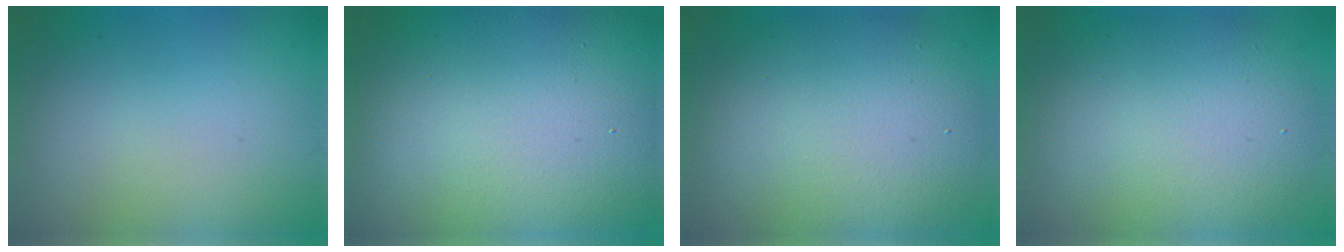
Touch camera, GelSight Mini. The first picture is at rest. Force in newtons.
{"total": 21.1, "press": 21.1, "slide": 1.1}
{"total": 10.6, "press": 10.6, "slide": 0.7}
{"total": 9.4, "press": 9.4, "slide": 0.9}